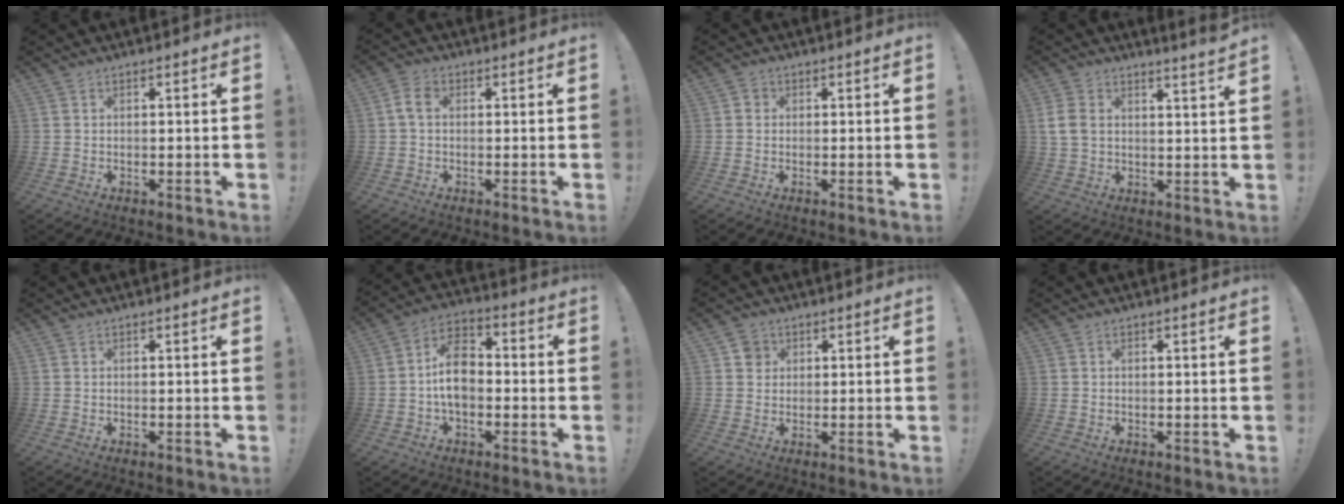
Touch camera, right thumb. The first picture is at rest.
{"total": 4.1, "force": [0.5, 2.8, 3.1], "torque": [-0.062, 0.010, 0.011]}
{"total": 1.4, "force": [0.1, 1.3, 0.5], "torque": [-0.001, 0.001, -0.001]}
{"total": 6.2, "force": [3.8, 3.0, 4.0], "torque": [-0.071, -0.012, 0.074]}
{"total": 0.0}
{"total": 11.2, "force": [-1.6, 7.5, 8.2], "torque": [-0.142, 0.017, -0.026]}
{"total": 4.1, "force": [1.4, 3.8, 1.0], "torque": [-0.007, 0.004, 0.026]}
{"total": 0.0}